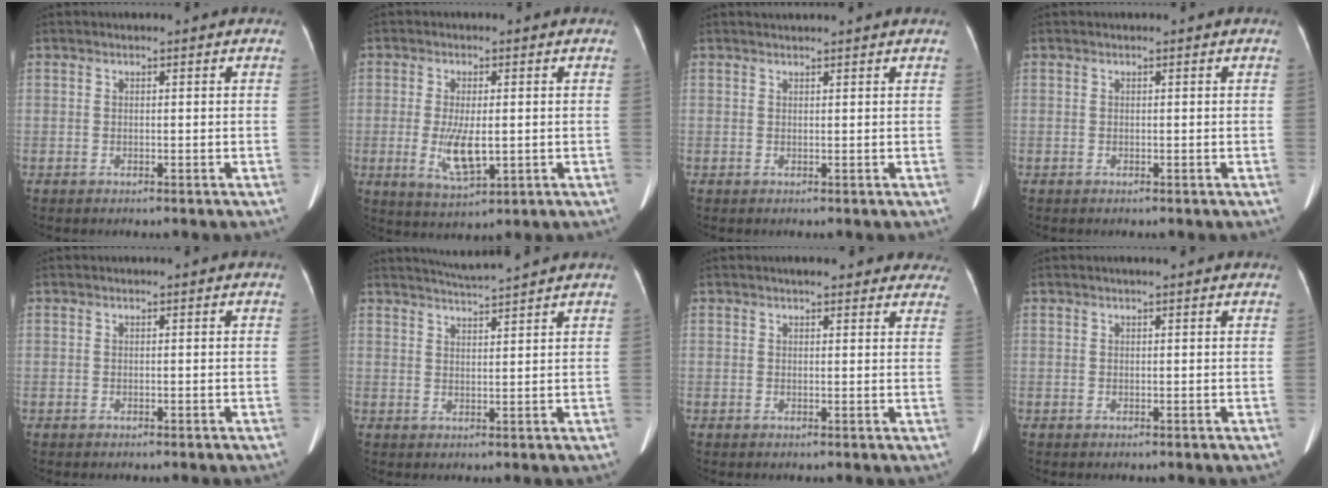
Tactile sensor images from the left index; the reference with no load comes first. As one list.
[{"total": 6.5, "force": [-0.8, 2.2, 6.1], "torque": [-0.123, -0.015, -0.007]}, {"total": 2.7, "force": [2.6, -0.3, 0.7], "torque": [-0.010, 0.022, 0.037]}, {"total": 0.0}, {"total": 0.0}, {"total": 5.4, "force": [5.1, -1.4, 1.4], "torque": [-0.027, 0.008, 0.079]}, {"total": 10.9, "force": [9.6, 2.9, 4.3], "torque": [-0.021, 0.011, 0.097]}, {"total": 2.7, "force": [2.2, 0.3, 1.4], "torque": [-0.017, 0.020, 0.024]}]